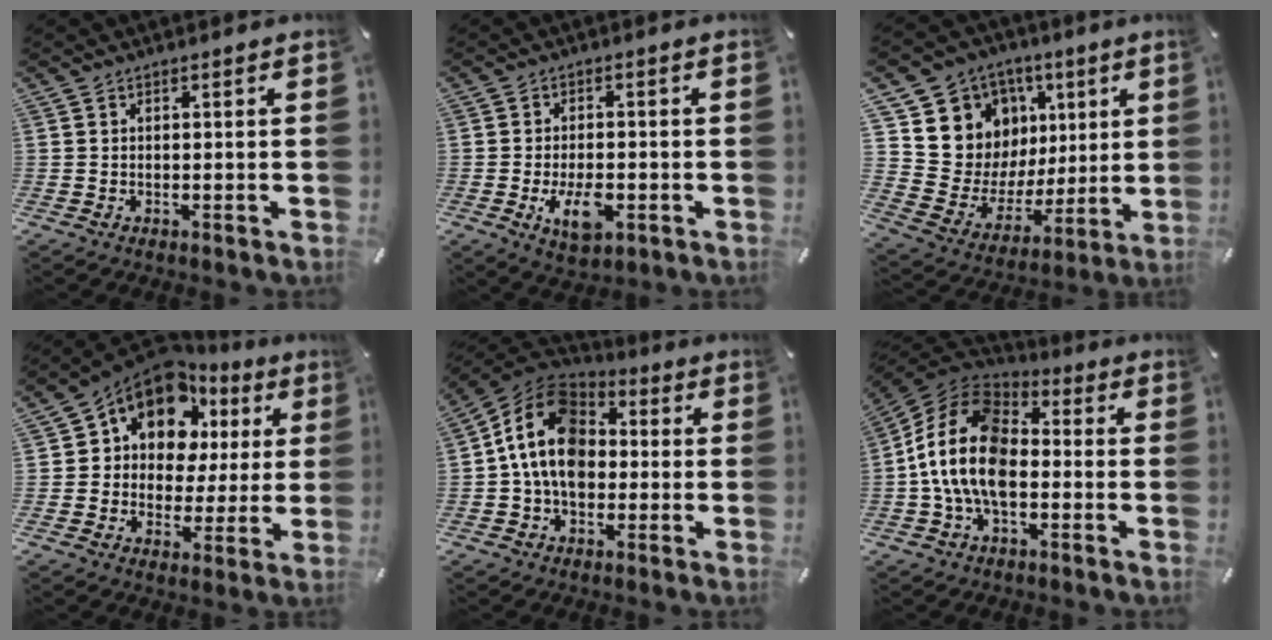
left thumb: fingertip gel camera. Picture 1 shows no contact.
{"total": 7.3, "force": [-2.4, 3.9, 5.7], "torque": [-0.106, -0.004, -0.046]}
{"total": 12.1, "force": [5.0, 11.0, 1.2], "torque": [-0.017, -0.063, 0.109]}
{"total": 13.0, "force": [7.9, 9.0, 5.2], "torque": [-0.111, -0.055, 0.146]}
{"total": 14.1, "force": [-0.8, 11.0, 8.7], "torque": [-0.177, 0.020, -0.017]}
{"total": 16.5, "force": [-3.6, 10.6, 12.1], "torque": [-0.258, 0.024, -0.071]}